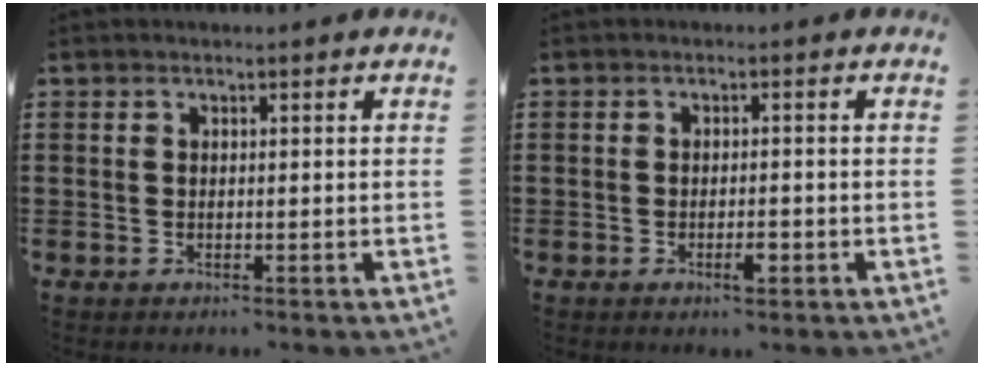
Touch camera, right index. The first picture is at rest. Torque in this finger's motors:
{"motor_torque": [0.00, 0.08, 0.07, 0.00]}